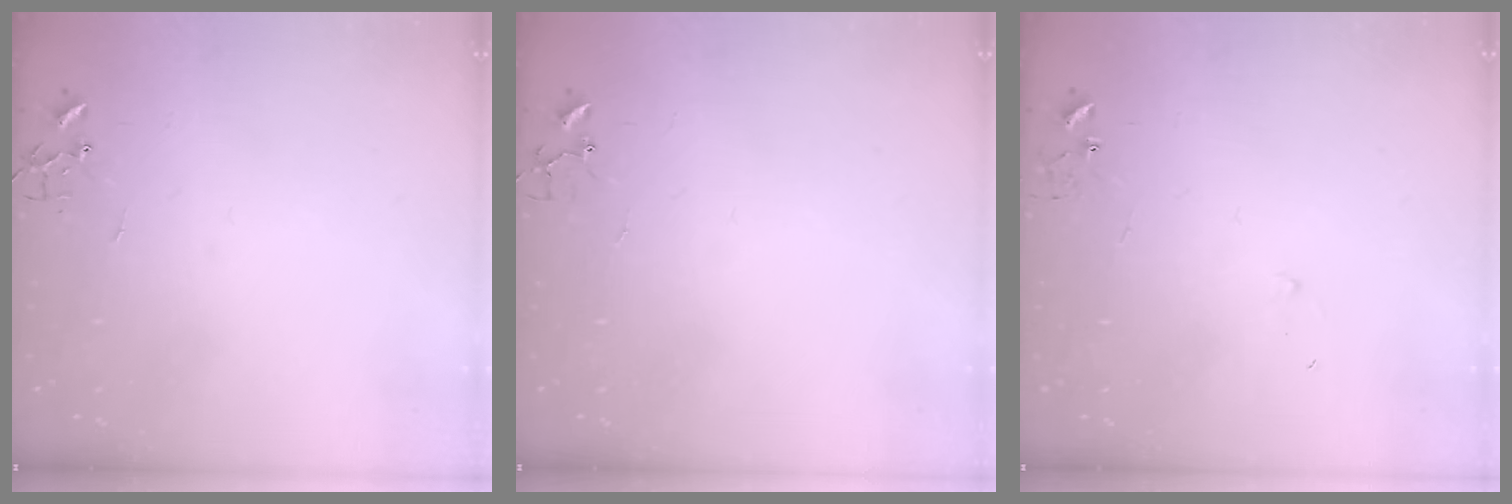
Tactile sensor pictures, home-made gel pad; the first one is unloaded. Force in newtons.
{"total": 3.8, "press": 3.7, "slide": 0.3}
{"total": 7.4, "press": 7.4, "slide": 0.5}